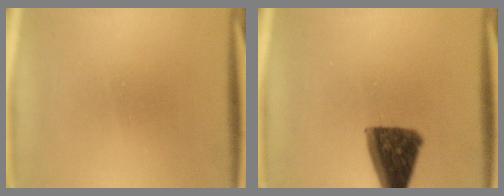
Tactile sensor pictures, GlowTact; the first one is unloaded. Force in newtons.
{"total": 11.1}